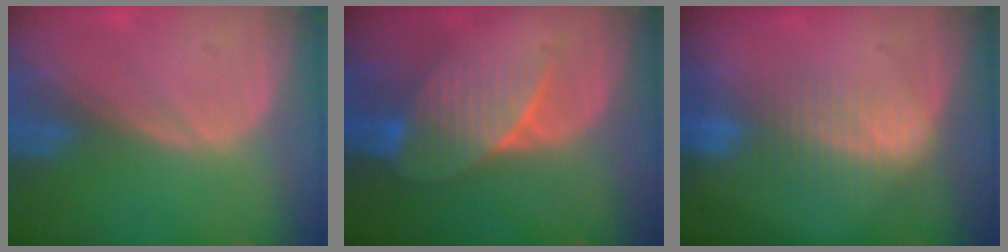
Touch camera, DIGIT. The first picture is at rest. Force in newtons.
{"total": 7.1, "press": 6.5, "slide": 2.8}
{"total": 7.2, "press": 6.1, "slide": 3.8}